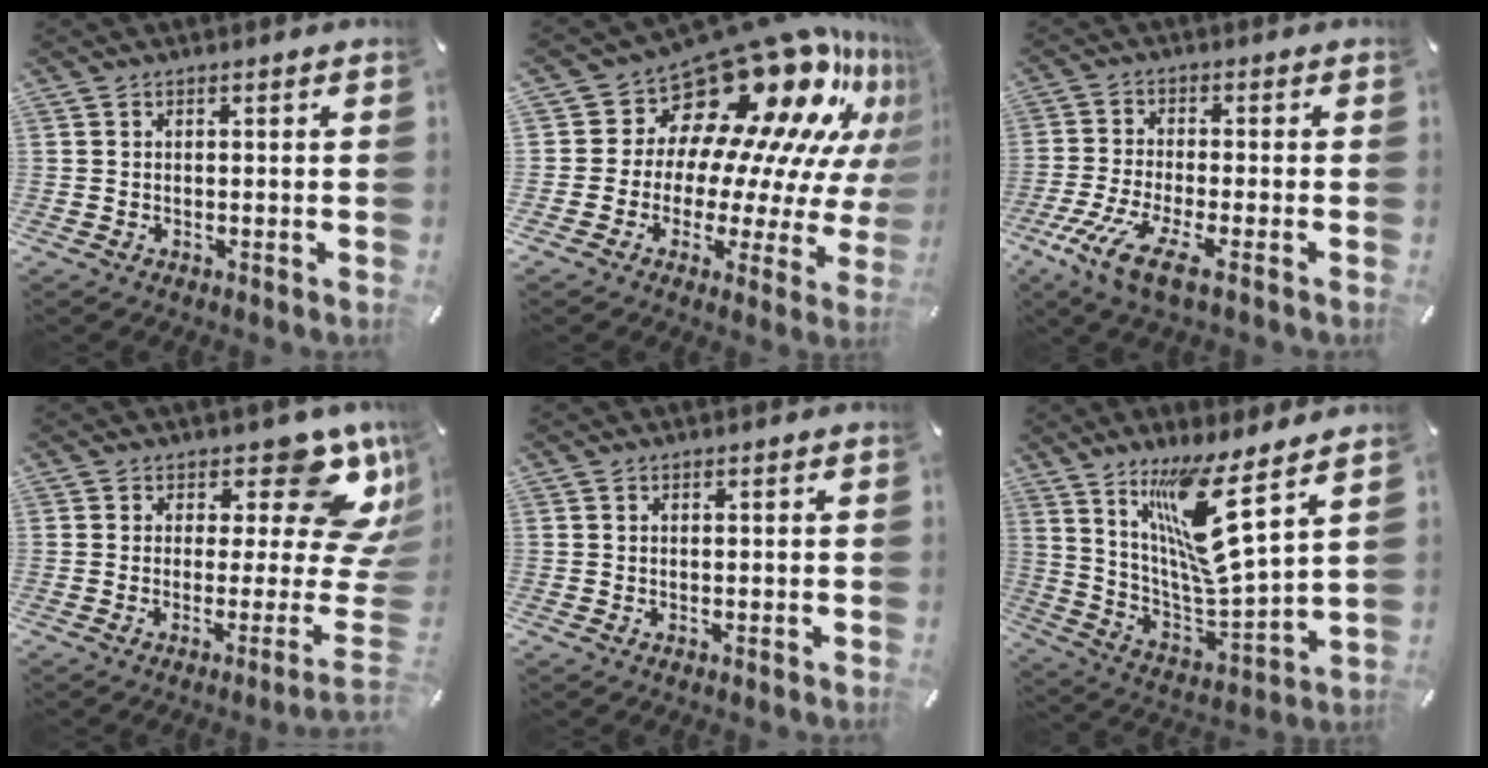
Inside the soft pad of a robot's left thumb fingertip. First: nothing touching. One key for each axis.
{"total": 23.7, "fx": 16.5, "fy": 12.2, "fz": 11.8, "tx": -0.168, "ty": -0.158, "tz": 0.294}
{"total": 9.9, "fx": -4.9, "fy": 2.3, "fz": 8.3, "tx": -0.177, "ty": -0.003, "tz": -0.092}
{"total": 14.1, "fx": 7.4, "fy": 4.8, "fz": 11.0, "tx": -0.116, "ty": -0.091, "tz": 0.121}
{"total": 0.0}
{"total": 15.5, "fx": 9.9, "fy": 2.0, "fz": 11.8, "tx": -0.228, "ty": -0.071, "tz": 0.156}